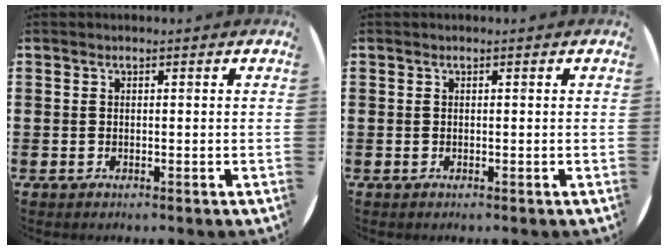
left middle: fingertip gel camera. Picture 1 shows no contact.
{"total": 0.0}